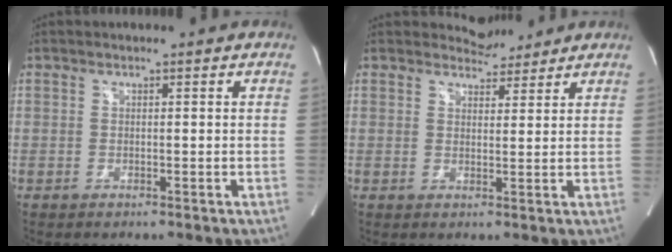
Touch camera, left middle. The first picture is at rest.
{"total": 3.3, "force": [3.1, 1.0, -0.2], "torque": [-0.002, 0.000, 0.047]}